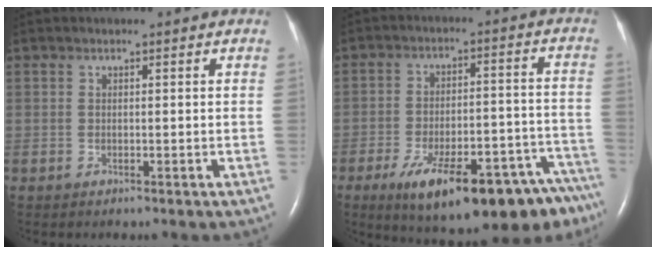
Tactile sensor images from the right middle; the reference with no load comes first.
{"total": 23.2, "force": [-16.2, 5.6, 15.6], "torque": [-0.154, 0.017, -0.223]}